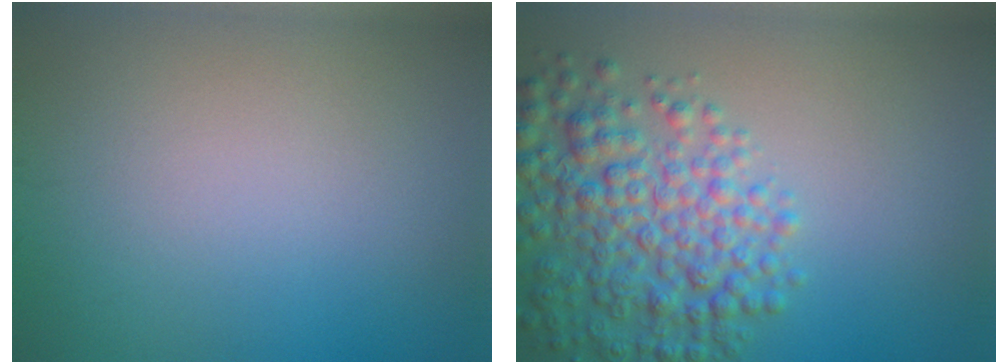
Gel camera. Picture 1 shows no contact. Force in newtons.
{"total": 6.6, "press": 6.6, "slide": 0.2}